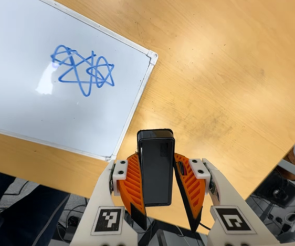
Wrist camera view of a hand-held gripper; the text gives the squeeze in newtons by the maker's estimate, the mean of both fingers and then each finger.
{"total": 6.4, "left": 6.5, "right": 6.3}